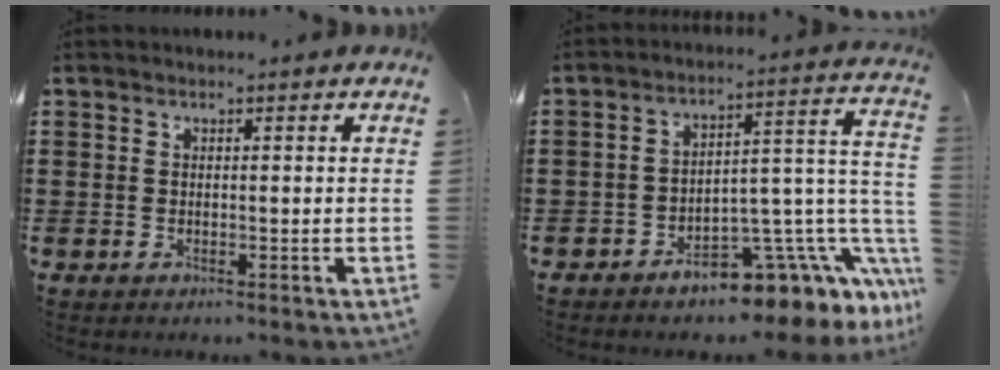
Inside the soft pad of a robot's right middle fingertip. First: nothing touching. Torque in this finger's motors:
{"motor_torque": [2.14, 0.00, 0.23, 0.08]}